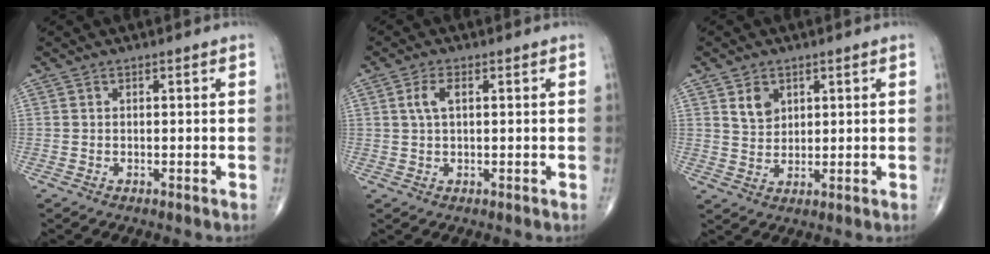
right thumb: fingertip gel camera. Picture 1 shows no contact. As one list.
[{"total": 3.2, "force": [0.8, 1.4, 2.7], "torque": [-0.064, 0.009, 0.017]}, {"total": 4.2, "force": [2.0, 3.1, 2.1], "torque": [-0.020, -0.017, 0.041]}]